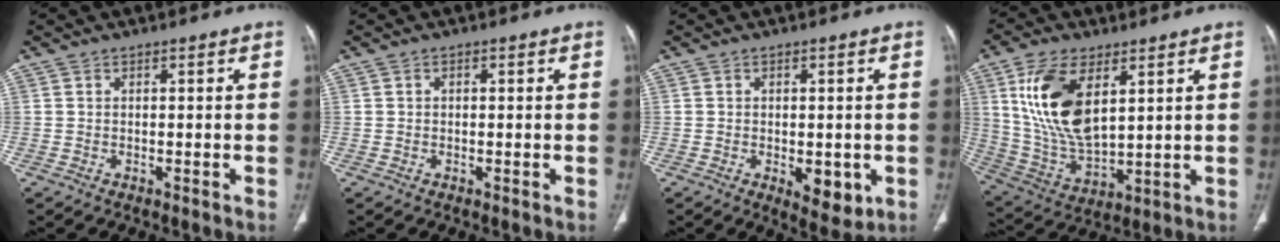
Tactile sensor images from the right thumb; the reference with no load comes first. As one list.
[{"total": 0.5, "force": [0.1, 0.4, 0.4], "torque": [-0.004, 0.003, 0.002]}, {"total": 6.6, "force": [-1.6, 3.3, 5.5], "torque": [-0.058, -0.008, -0.011]}, {"total": 16.5, "force": [5.8, 8.2, 13.1], "torque": [-0.252, -0.024, 0.124]}]